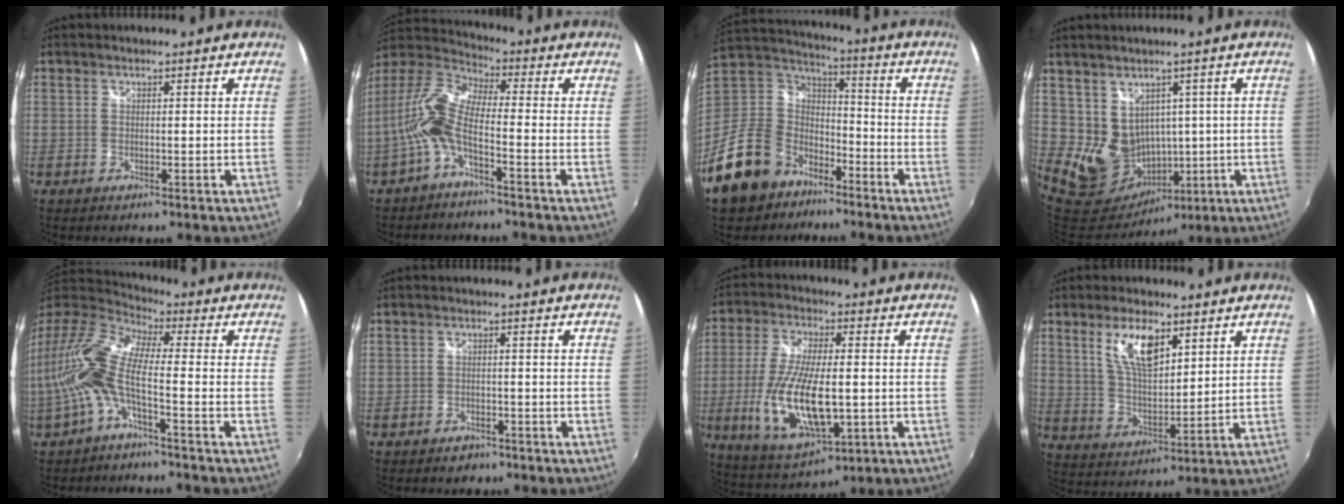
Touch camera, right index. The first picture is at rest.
{"total": 9.7, "force": [-2.9, 3.1, 8.8], "torque": [-0.193, 0.010, -0.062]}
{"total": 18.6, "force": [-11.9, 12.4, 7.2], "torque": [-0.189, 0.029, -0.191]}
{"total": 8.9, "force": [1.1, 8.4, 2.7], "torque": [-0.066, -0.001, 0.046]}
{"total": 14.7, "force": [-2.8, 4.2, 13.8], "torque": [-0.276, -0.005, -0.062]}
{"total": 3.4, "force": [-2.7, 2.0, 0.5], "torque": [-0.019, -0.001, -0.041]}
{"total": 16.6, "force": [-2.9, 6.3, 15.1], "torque": [-0.307, -0.020, -0.043]}
{"total": 9.6, "force": [4.8, 3.8, 7.3], "torque": [-0.134, 0.003, 0.098]}